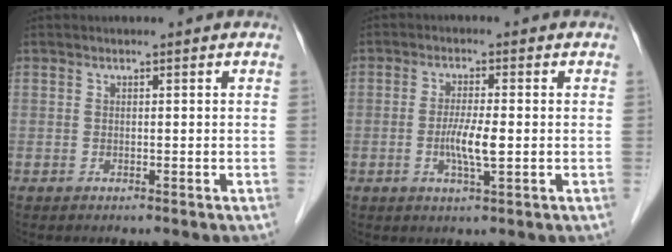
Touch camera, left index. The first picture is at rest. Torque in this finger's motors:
{"motor_torque": [0.50, 0.36, 0.15, 0.05]}